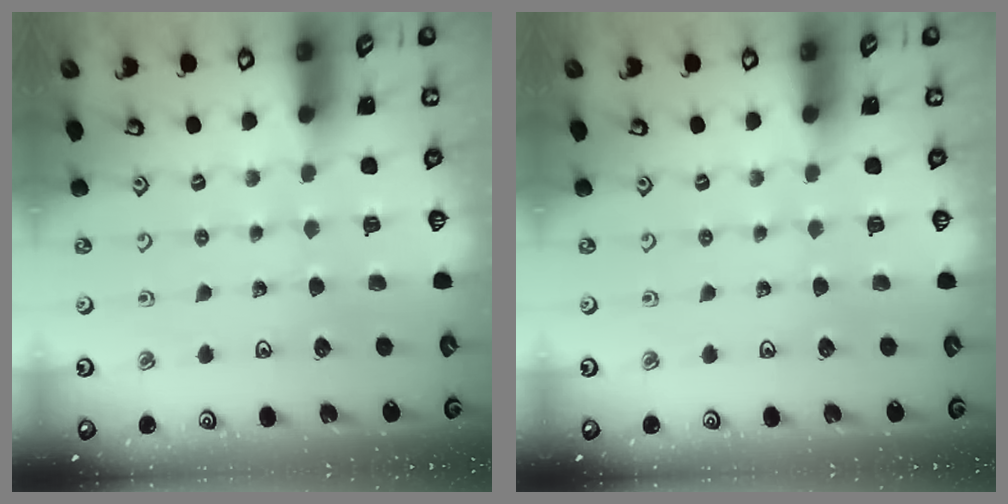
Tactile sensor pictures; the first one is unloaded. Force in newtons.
{"total": 0.0}